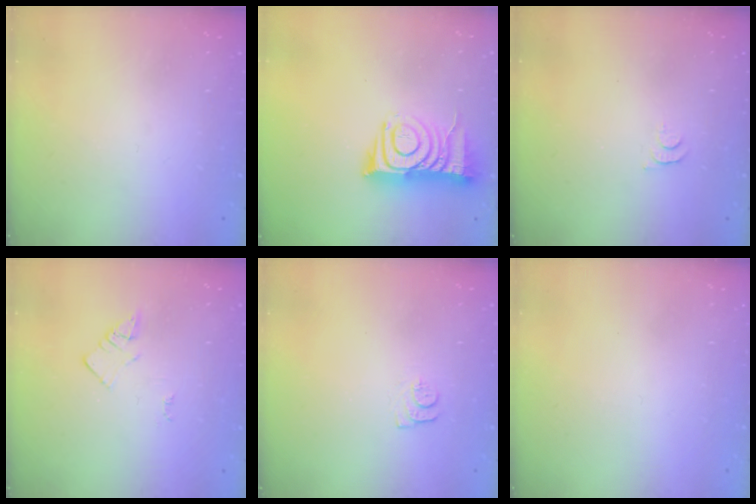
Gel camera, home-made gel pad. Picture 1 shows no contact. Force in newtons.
{"total": 11.4, "press": 11.3, "slide": 1.0}
{"total": 5.2, "press": 5.1, "slide": 0.5}
{"total": 2.1, "press": 2.1, "slide": 0.3}
{"total": 5.2, "press": 5.2, "slide": 0.7}
{"total": 1.7, "press": 1.7, "slide": 0.1}